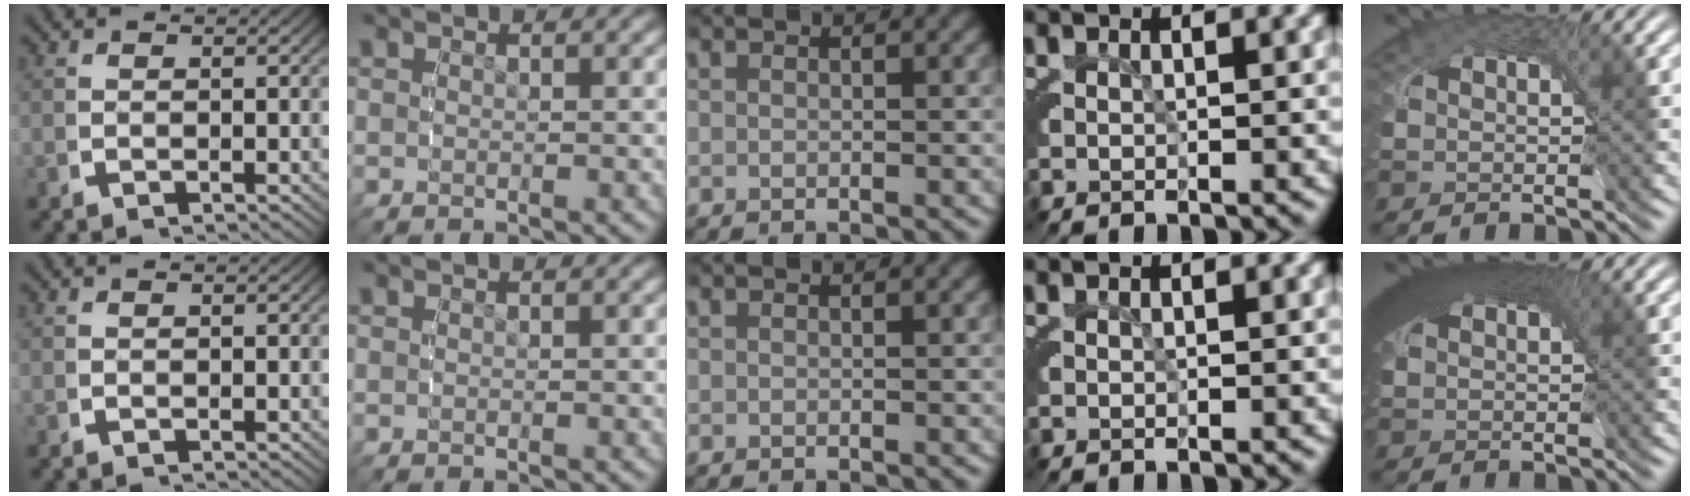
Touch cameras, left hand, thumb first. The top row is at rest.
{"little": {"total": 8.3, "force": [3.1, 4.0, 6.7], "torque": [-0.101, 0.021, 0.033]}}